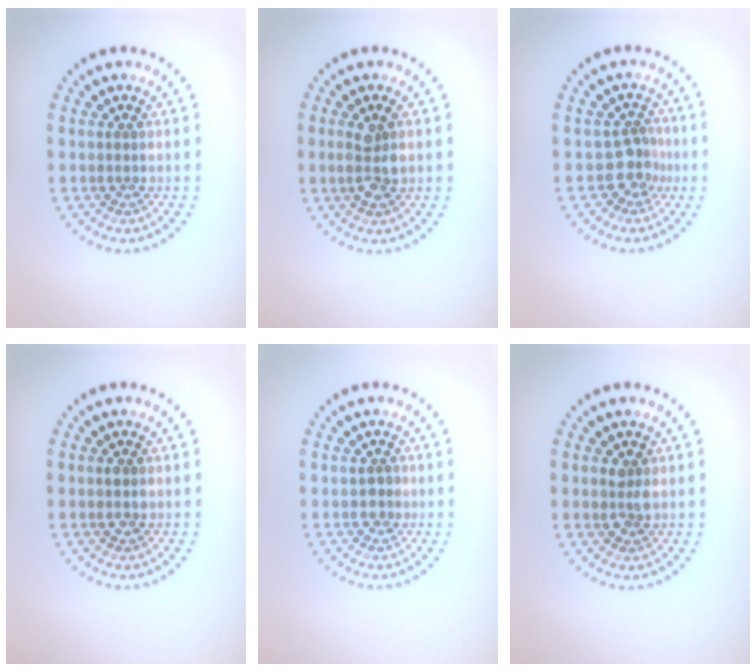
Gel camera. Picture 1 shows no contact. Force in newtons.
{"total": 2.4, "press": 2.4, "slide": 0.4}
{"total": 2.5, "press": 1.9, "slide": 1.6}
{"total": 1.5, "press": 1.5, "slide": 0.1}
{"total": 1.2, "press": 1.1, "slide": 0.5}
{"total": 1.4, "press": 1.4, "slide": 0.4}